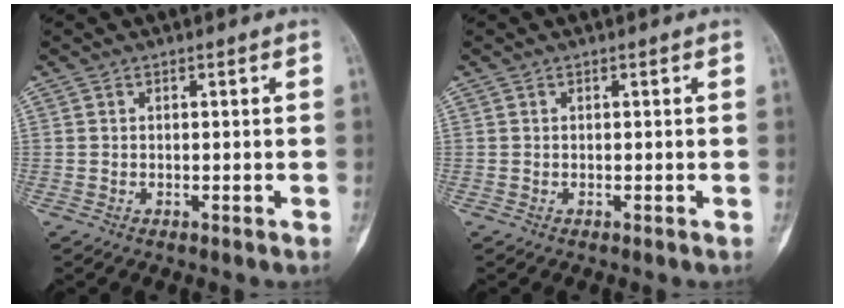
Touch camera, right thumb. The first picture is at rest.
{"total": 0.0}